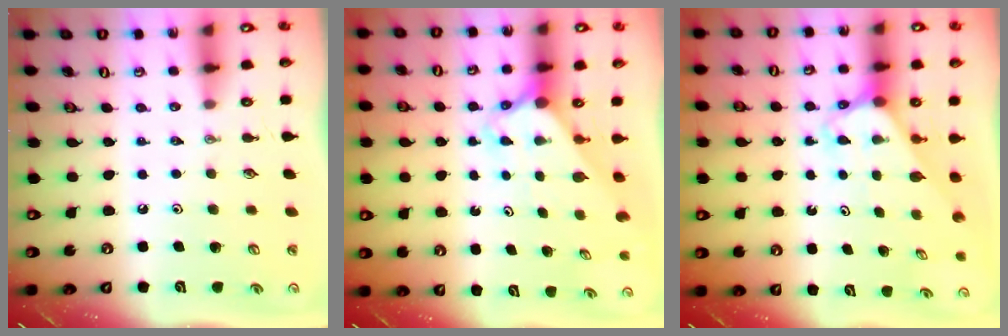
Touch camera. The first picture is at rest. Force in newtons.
{"total": 2.7, "press": 2.7, "slide": 0.0}
{"total": 2.6, "press": 2.6, "slide": 0.2}